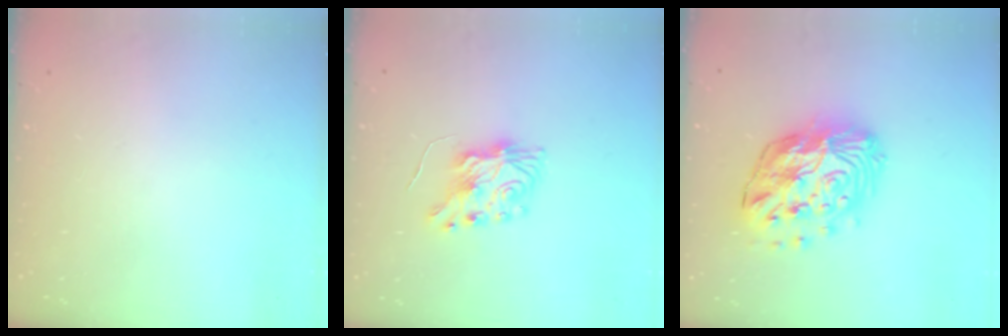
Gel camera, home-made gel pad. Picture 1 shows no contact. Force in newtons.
{"total": 9.0, "press": 9.0, "slide": 0.8}
{"total": 18.7, "press": 18.7, "slide": 1.0}